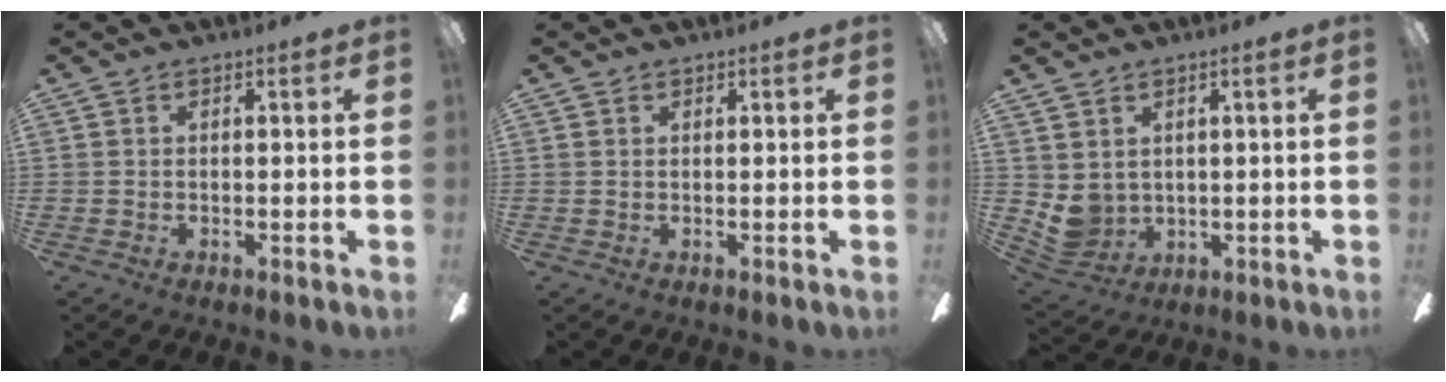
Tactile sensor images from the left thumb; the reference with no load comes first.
{"total": 0.6, "force": [0.5, 0.3, 0.0], "torque": [0.000, 0.000, 0.010]}
{"total": 5.6, "force": [2.4, 4.7, 1.9], "torque": [-0.070, -0.018, 0.049]}